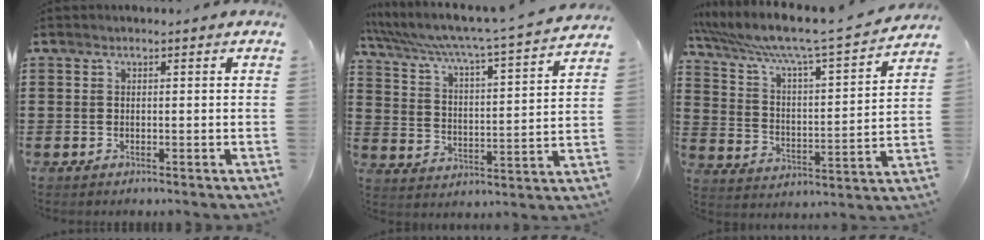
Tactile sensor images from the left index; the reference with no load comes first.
{"total": 5.5, "force": [4.9, -0.8, 2.4], "torque": [-0.071, -0.052, 0.073]}
{"total": 7.3, "force": [6.3, 0.0, 3.7], "torque": [-0.100, -0.052, 0.099]}